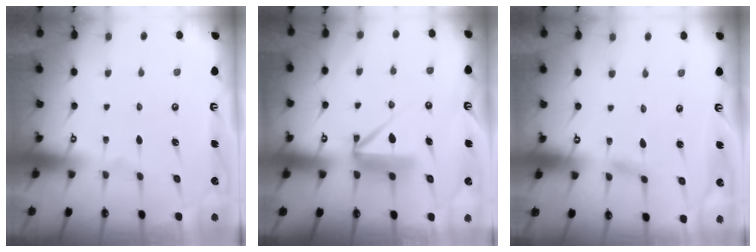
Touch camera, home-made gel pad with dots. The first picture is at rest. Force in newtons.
{"total": 7.8, "press": 7.8, "slide": 0.9}
{"total": 1.7, "press": 1.7, "slide": 0.1}